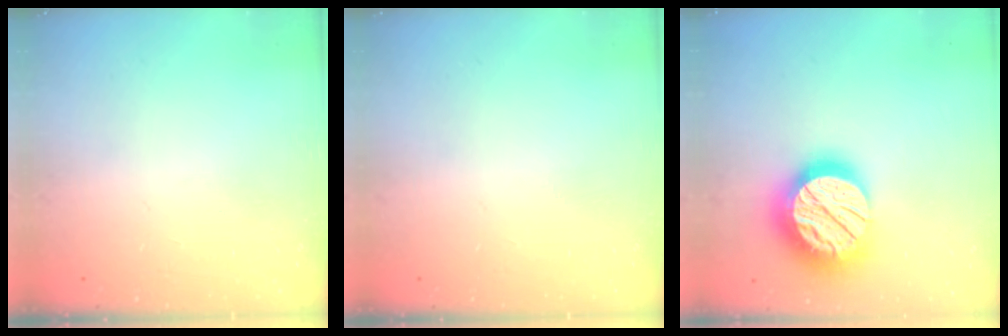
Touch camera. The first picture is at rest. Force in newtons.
{"total": 0.0}
{"total": 23.1, "press": 23.1, "slide": 1.8}